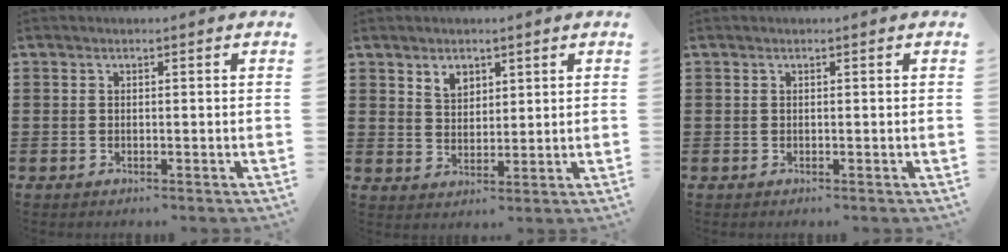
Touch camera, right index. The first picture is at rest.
{"total": 3.4, "force": [2.3, 2.2, 1.0], "torque": [-0.028, 0.008, 0.044]}
{"total": 0.0}